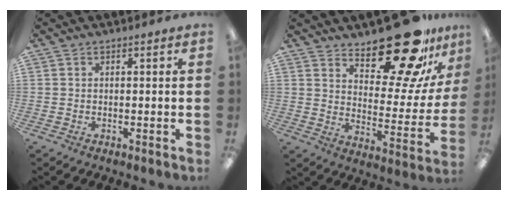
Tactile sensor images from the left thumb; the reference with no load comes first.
{"total": 21.2, "force": [16.9, 7.5, 10.4], "torque": [-0.136, -0.129, 0.281]}